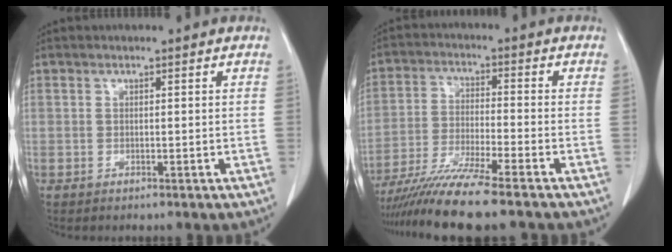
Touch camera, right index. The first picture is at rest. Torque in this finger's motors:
{"motor_torque": [1.05, -1.09, 0.35, 0.21]}